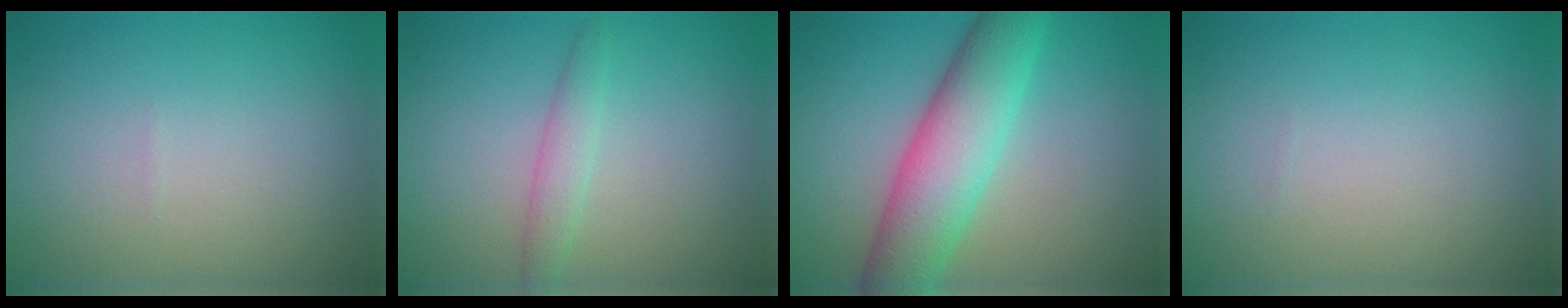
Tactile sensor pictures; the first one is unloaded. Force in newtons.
{"total": 1.8, "press": 1.8, "slide": 0.1}
{"total": 7.5, "press": 7.5, "slide": 0.0}
{"total": 0.0}